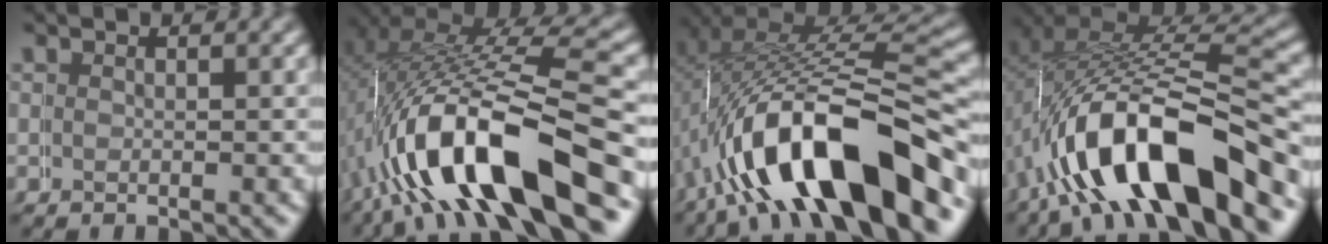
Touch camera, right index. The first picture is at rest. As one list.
[{"total": 11.5, "force": [-2.6, 5.3, 9.8], "torque": [-0.210, -0.026, -0.019]}, {"total": 13.1, "force": [-4.1, 6.0, 10.9], "torque": [-0.206, -0.024, -0.043]}, {"total": 12.0, "force": [-3.5, 6.2, 9.7], "torque": [-0.194, -0.027, -0.039]}]